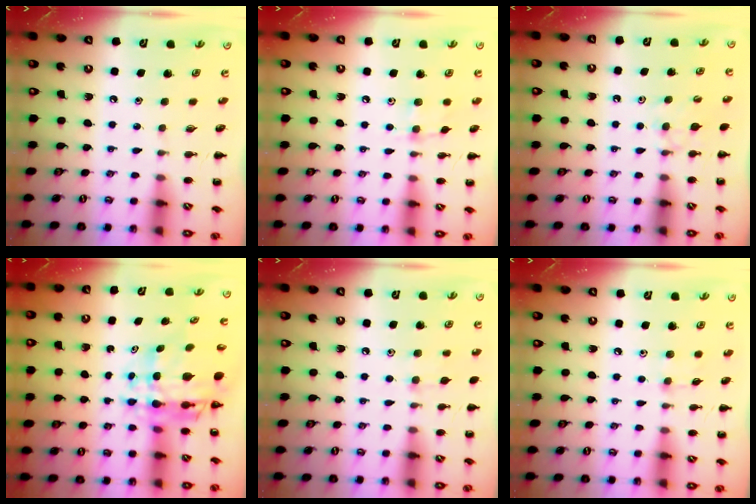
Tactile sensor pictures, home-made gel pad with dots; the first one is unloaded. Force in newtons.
{"total": 6.7, "press": 6.5, "slide": 1.8}
{"total": 6.4, "press": 6.2, "slide": 1.7}
{"total": 9.3, "press": 8.9, "slide": 2.9}
{"total": 6.1, "press": 5.7, "slide": 2.3}
{"total": 3.8, "press": 3.5, "slide": 1.3}